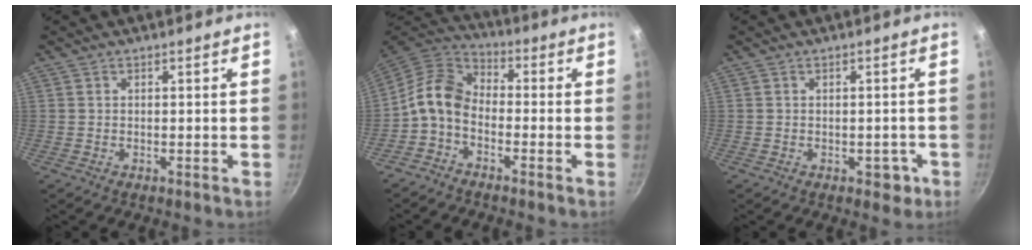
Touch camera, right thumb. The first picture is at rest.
{"total": 8.7, "force": [-2.5, 6.0, 5.8], "torque": [-0.112, 0.045, -0.068]}
{"total": 3.0, "force": [-1.1, 2.0, 1.9], "torque": [0.002, 0.014, -0.005]}